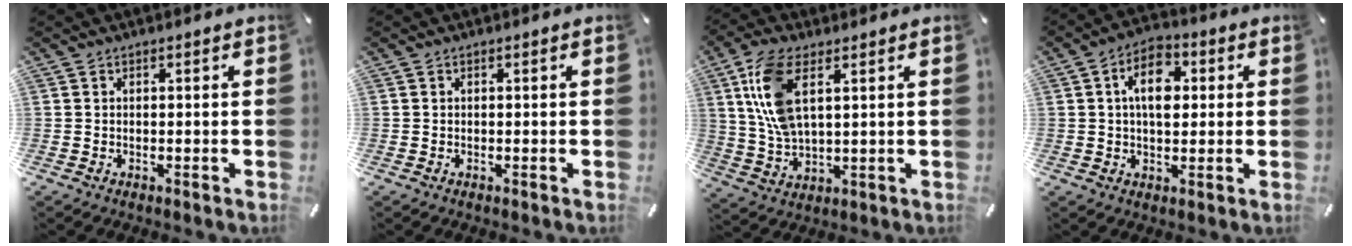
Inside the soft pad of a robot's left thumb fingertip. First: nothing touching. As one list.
[{"total": 0.0}, {"total": 10.8, "force": [4.2, 5.2, 8.5], "torque": [-0.197, -0.002, 0.074]}, {"total": 9.4, "force": [1.5, 6.0, 7.1], "torque": [-0.113, 0.005, 0.022]}]